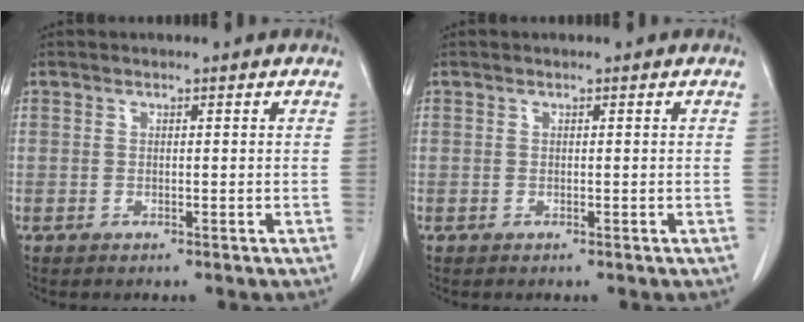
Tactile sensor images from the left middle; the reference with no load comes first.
{"total": 0.0}